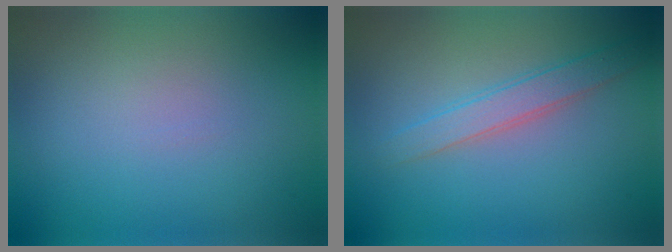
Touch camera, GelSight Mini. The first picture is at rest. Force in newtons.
{"total": 2.4, "press": 2.4, "slide": 0.0}